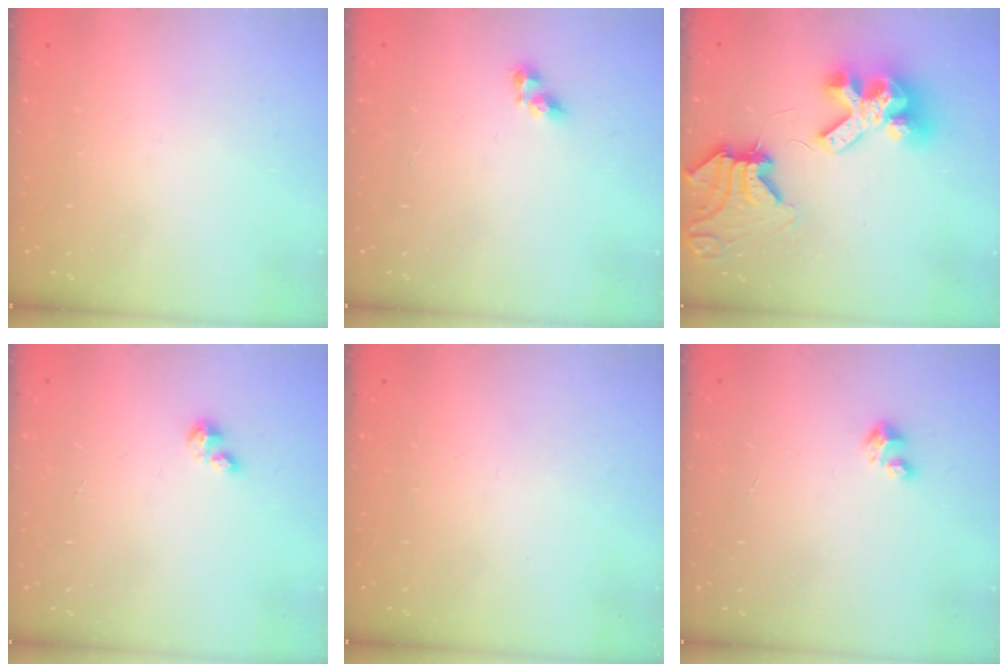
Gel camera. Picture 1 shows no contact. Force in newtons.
{"total": 5.1, "press": 5.1, "slide": 0.6}
{"total": 15.2, "press": 15.1, "slide": 2.0}
{"total": 1.7, "press": 1.7, "slide": 0.4}
{"total": 0.0}
{"total": 1.7, "press": 1.7, "slide": 0.1}